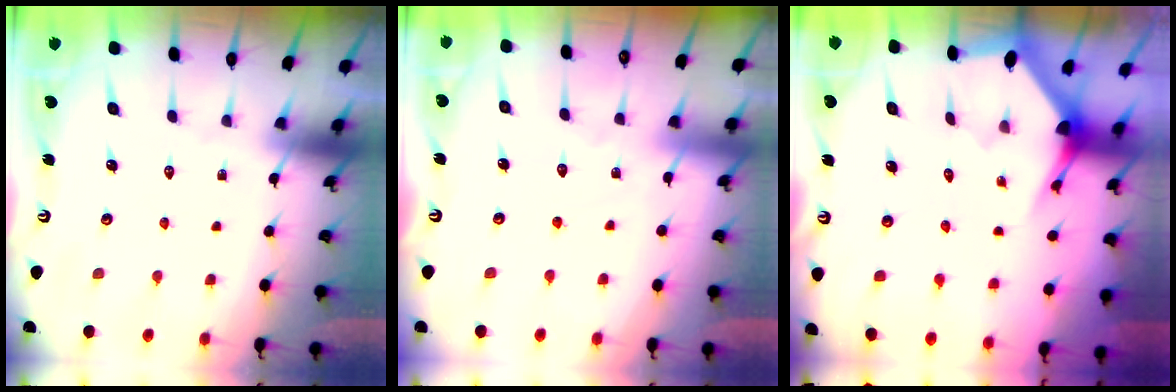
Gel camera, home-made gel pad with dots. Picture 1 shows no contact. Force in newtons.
{"total": 4.7, "press": 4.7, "slide": 0.4}
{"total": 3.1, "press": 3.1, "slide": 0.1}